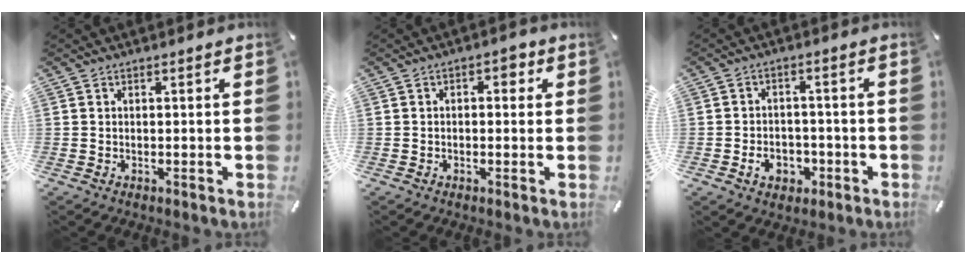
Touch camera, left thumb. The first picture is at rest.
{"total": 2.5, "force": [-0.3, 1.7, 1.8], "torque": [-0.022, 0.006, -0.012]}
{"total": 5.9, "force": [-2.1, 4.7, 2.9], "torque": [-0.048, 0.009, -0.037]}